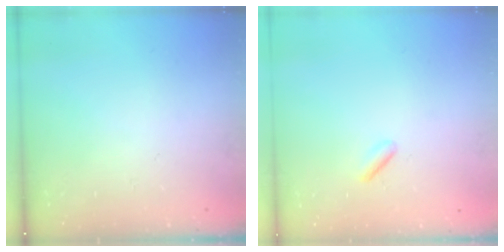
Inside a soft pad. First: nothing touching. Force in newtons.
{"total": 1.3, "press": 1.2, "slide": 0.5}